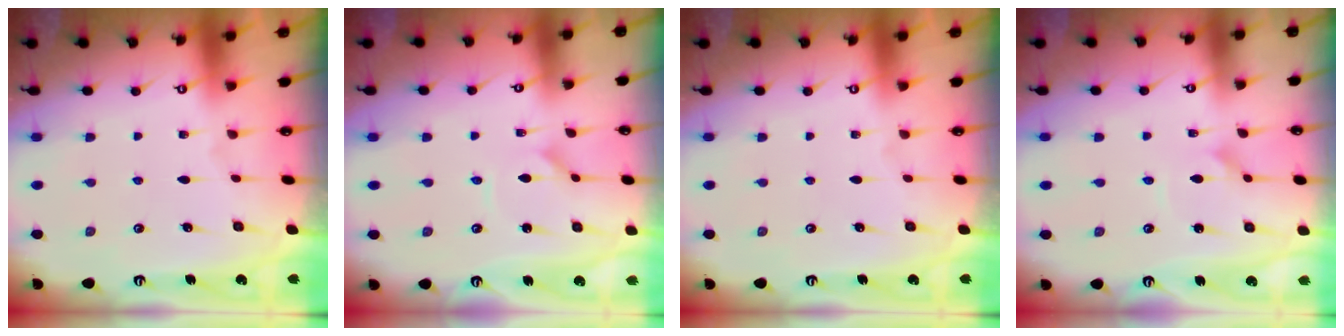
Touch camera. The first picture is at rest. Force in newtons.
{"total": 1.2, "press": 1.2, "slide": 0.2}
{"total": 0.0}
{"total": 1.8, "press": 1.8, "slide": 0.0}